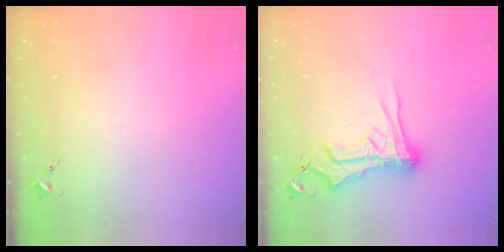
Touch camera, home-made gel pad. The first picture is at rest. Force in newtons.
{"total": 14.5, "press": 14.5, "slide": 1.1}